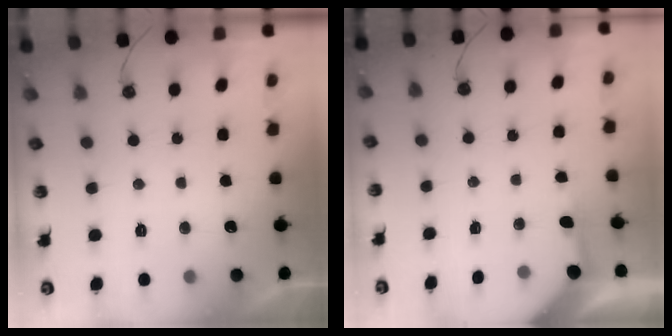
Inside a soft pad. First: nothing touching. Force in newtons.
{"total": 3.7, "press": 3.7, "slide": 0.4}